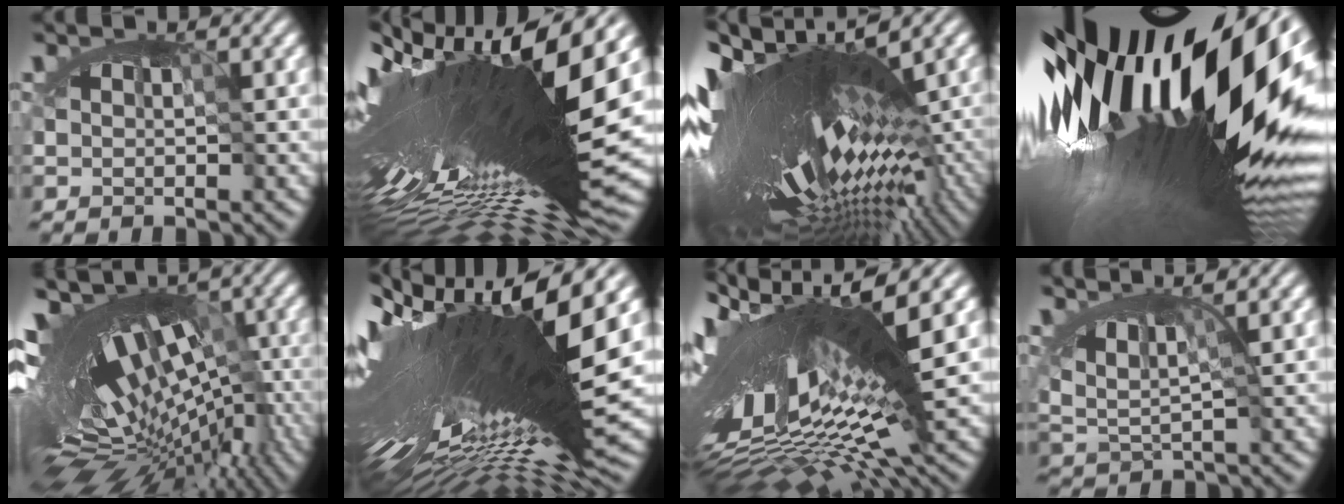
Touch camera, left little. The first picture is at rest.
{"total": 17.1, "force": [1.5, 3.4, 16.7], "torque": [-0.282, -0.009, 0.026]}
{"total": 17.1, "force": [-1.5, 4.2, 16.6], "torque": [-0.284, -0.024, -0.015]}
{"total": 19.2, "force": [0.1, 5.7, 18.4], "torque": [-0.288, -0.027, -0.015]}
{"total": 14.9, "force": [-3.5, 5.8, 13.3], "torque": [-0.159, 0.007, -0.059]}
{"total": 17.3, "force": [1.1, 2.9, 17.0], "torque": [-0.288, -0.018, 0.022]}
{"total": 14.4, "force": [-0.9, 3.8, 13.9], "torque": [-0.260, 0.001, -0.026]}
{"total": 2.7, "force": [0.3, 1.0, 2.5], "torque": [-0.032, 0.002, -0.001]}